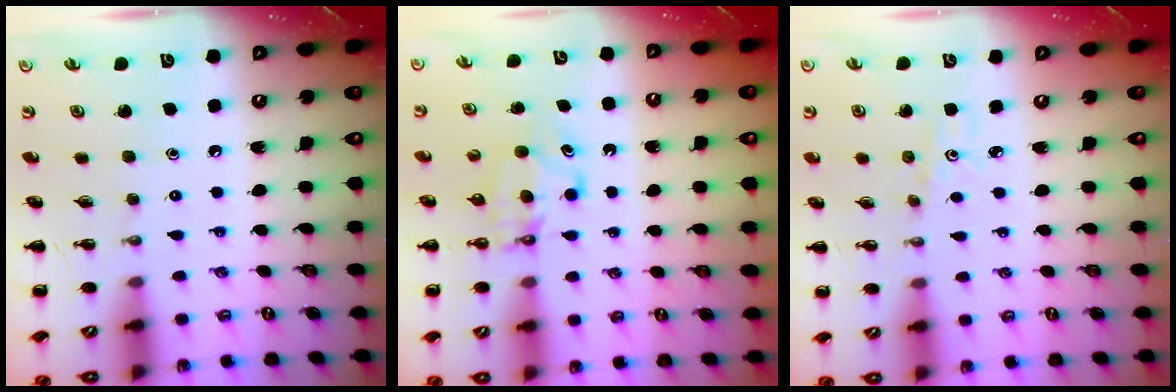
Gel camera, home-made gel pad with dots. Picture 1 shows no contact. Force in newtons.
{"total": 5.0, "press": 4.9, "slide": 1.1}
{"total": 2.0, "press": 1.9, "slide": 0.7}